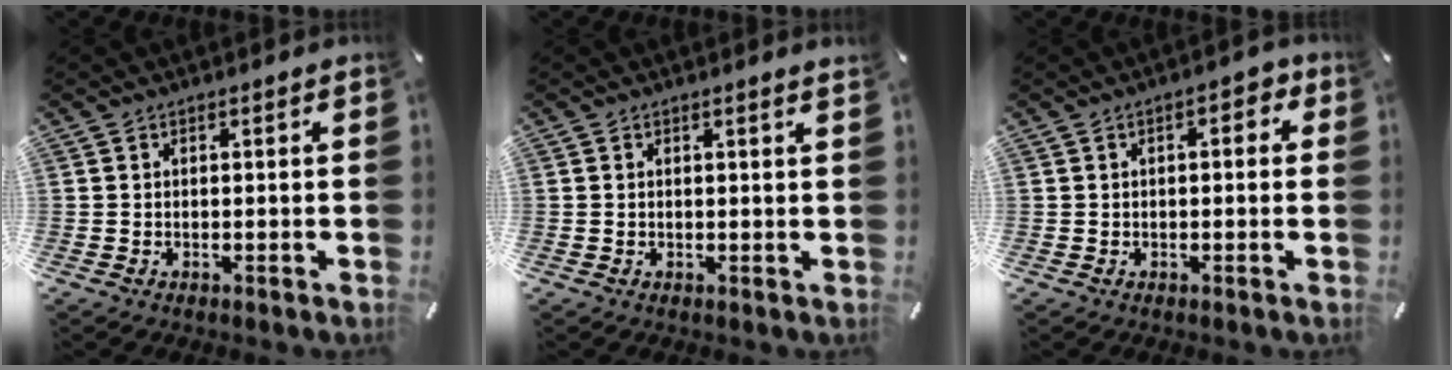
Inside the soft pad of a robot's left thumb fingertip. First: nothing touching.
{"total": 0.7, "force": [0.4, 0.0, 0.6], "torque": [-0.011, -0.001, 0.007]}
{"total": 2.9, "force": [-0.5, 1.4, 2.4], "torque": [-0.029, 0.006, -0.015]}